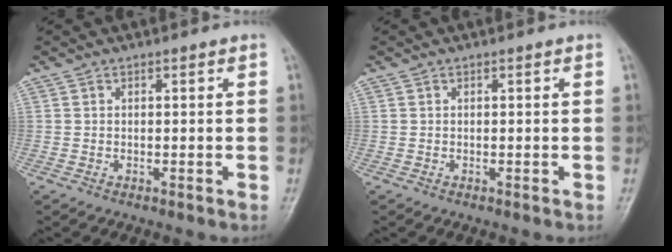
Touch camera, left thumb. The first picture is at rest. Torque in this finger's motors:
{"motor_torque": [0.00, 0.00, 0.00, 0.00, 0.00]}